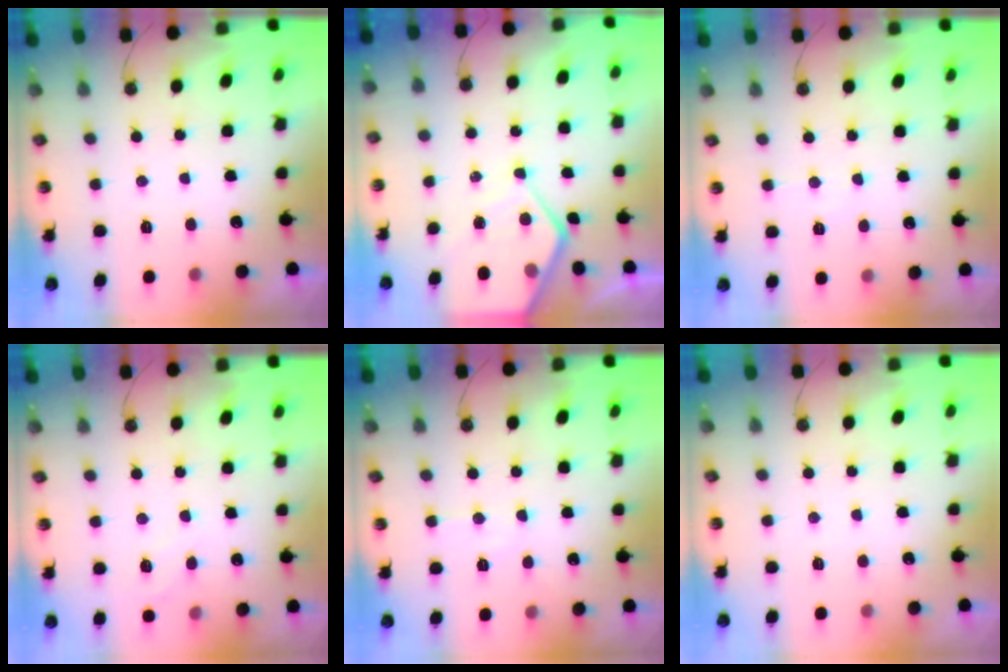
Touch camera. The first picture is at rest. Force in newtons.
{"total": 7.9, "press": 7.9, "slide": 0.8}
{"total": 4.3, "press": 4.3, "slide": 0.7}
{"total": 3.7, "press": 3.7, "slide": 0.5}
{"total": 5.9, "press": 5.9, "slide": 0.3}
{"total": 2.8, "press": 2.8, "slide": 0.3}